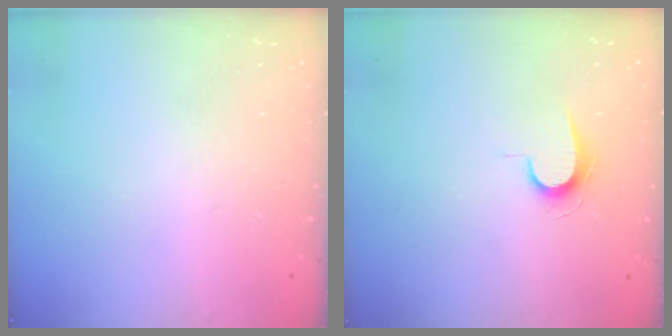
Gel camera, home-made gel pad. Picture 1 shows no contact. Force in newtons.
{"total": 5.9, "press": 5.9, "slide": 0.6}